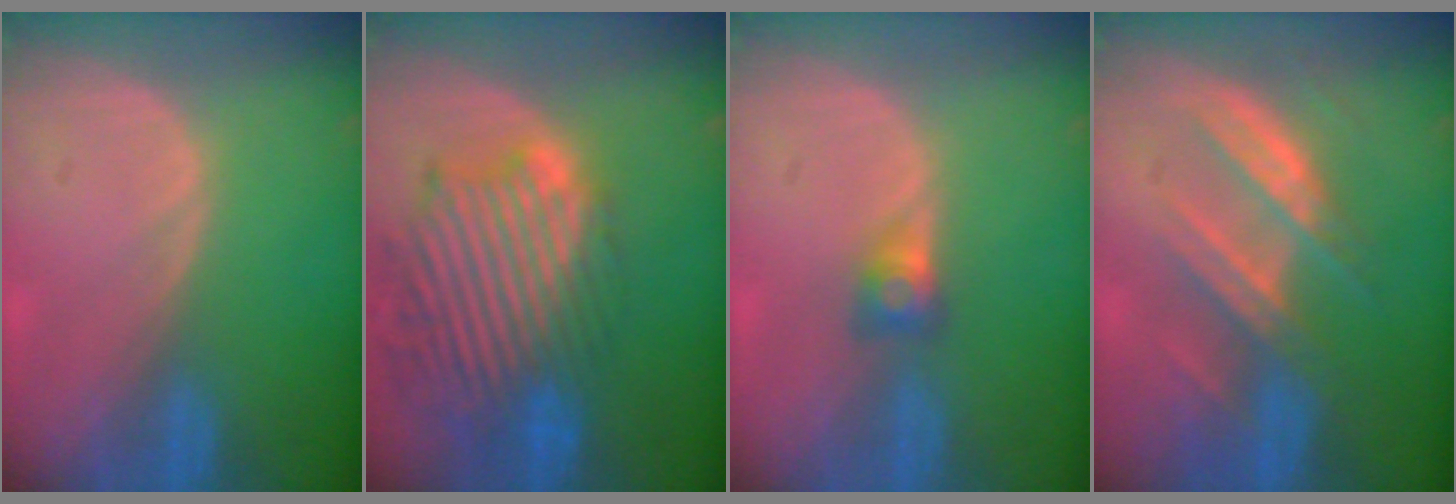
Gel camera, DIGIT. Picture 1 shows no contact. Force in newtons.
{"total": 13.6, "press": 11.7, "slide": 6.8}
{"total": 2.6, "press": 2.3, "slide": 1.0}
{"total": 7.4, "press": 7.2, "slide": 2.0}